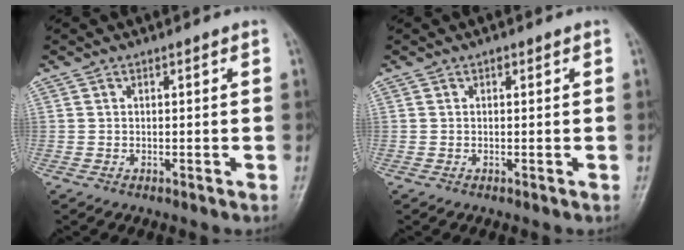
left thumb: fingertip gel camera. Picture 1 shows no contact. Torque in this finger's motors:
{"motor_torque": [0.48, -0.55, -0.08, -0.18, 0.00]}